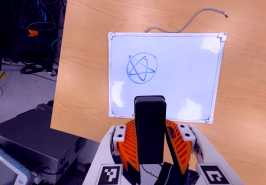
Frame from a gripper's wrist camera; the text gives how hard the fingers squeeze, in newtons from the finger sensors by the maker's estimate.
{"total": 5.1, "left": 4.5, "right": 5.8}